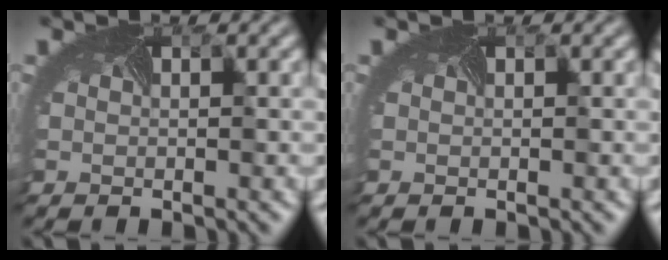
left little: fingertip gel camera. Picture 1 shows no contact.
{"total": 0.0}